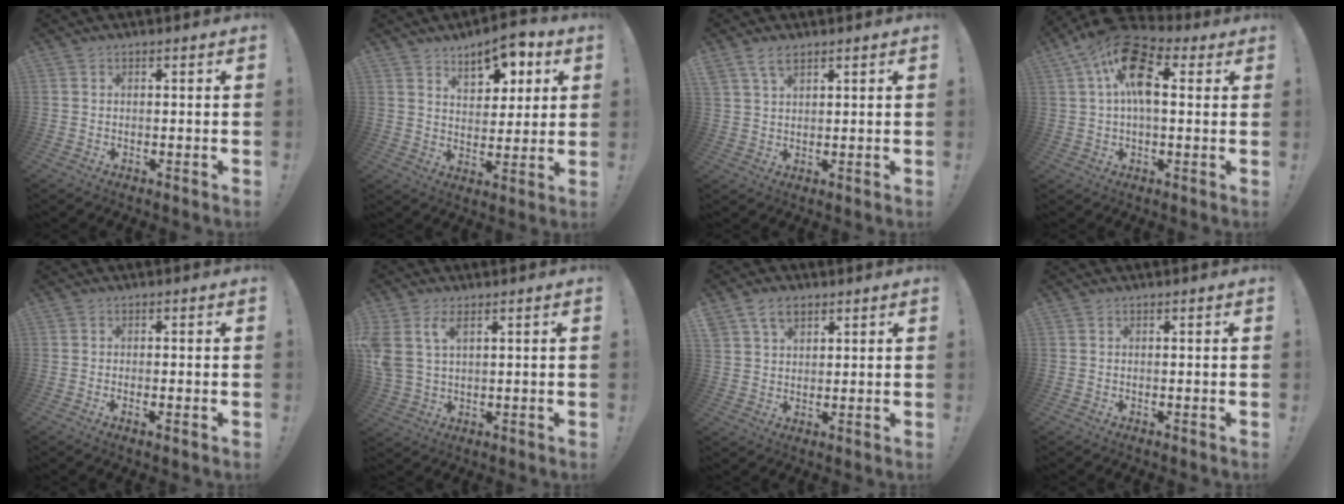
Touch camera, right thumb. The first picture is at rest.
{"total": 10.5, "force": [6.3, 5.8, 6.0], "torque": [-0.072, -0.034, 0.112]}
{"total": 5.0, "force": [3.1, 2.6, 2.8], "torque": [-0.056, -0.007, 0.061]}
{"total": 17.0, "force": [5.5, 9.1, 13.3], "torque": [-0.215, -0.010, 0.095]}
{"total": 1.8, "force": [-0.5, 0.0, 1.7], "torque": [-0.033, -0.001, -0.007]}
{"total": 7.5, "force": [3.5, 4.3, 5.0], "torque": [-0.102, -0.010, 0.067]}
{"total": 6.6, "force": [3.9, 4.2, 3.2], "torque": [-0.052, -0.009, 0.074]}
{"total": 0.0}